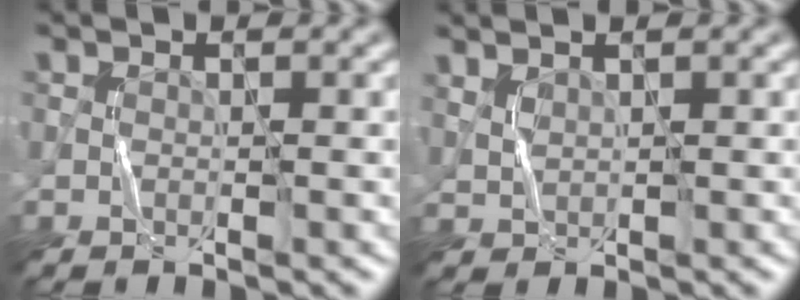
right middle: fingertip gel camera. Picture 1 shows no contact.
{"total": 1.1, "force": [1.0, 0.2, 0.4], "torque": [-0.013, 0.003, 0.026]}